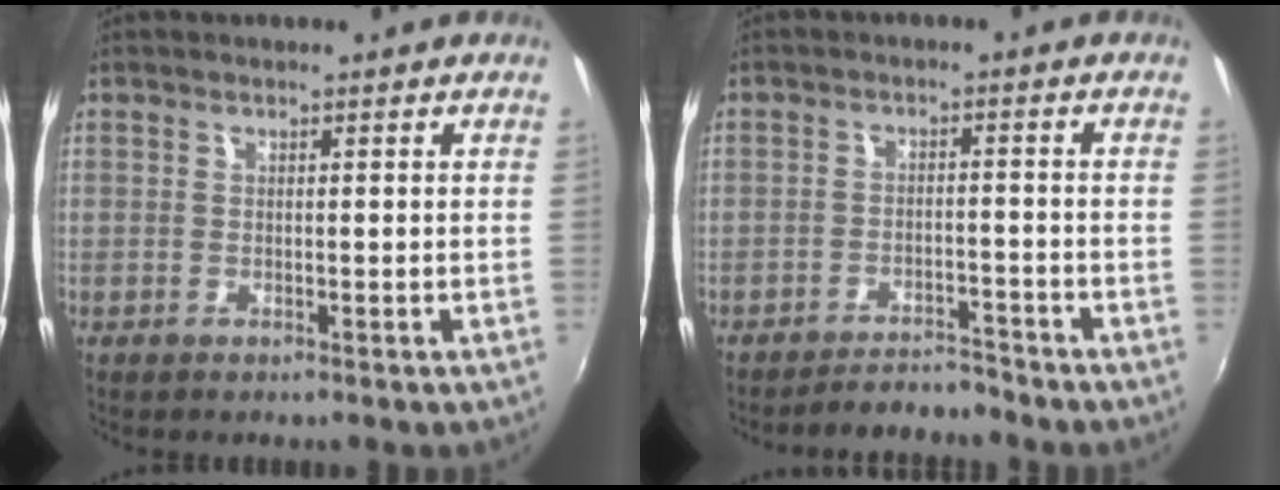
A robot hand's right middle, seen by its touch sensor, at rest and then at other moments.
{"total": 5.5, "force": [-5.4, 0.6, 0.7], "torque": [-0.031, 0.005, -0.079]}